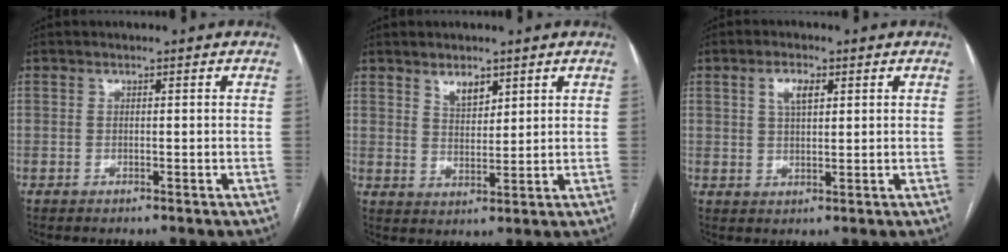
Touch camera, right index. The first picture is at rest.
{"total": 3.9, "force": [2.5, 1.9, 2.2], "torque": [-0.039, -0.002, 0.051]}
{"total": 3.8, "force": [1.5, 1.7, 3.1], "torque": [-0.059, 0.005, 0.029]}